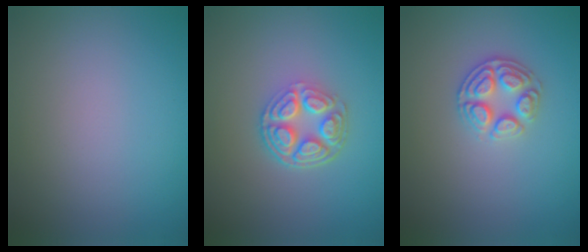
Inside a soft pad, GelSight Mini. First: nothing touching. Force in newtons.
{"total": 4.9, "press": 3.6, "slide": 3.4}
{"total": 2.9, "press": 2.8, "slide": 0.7}